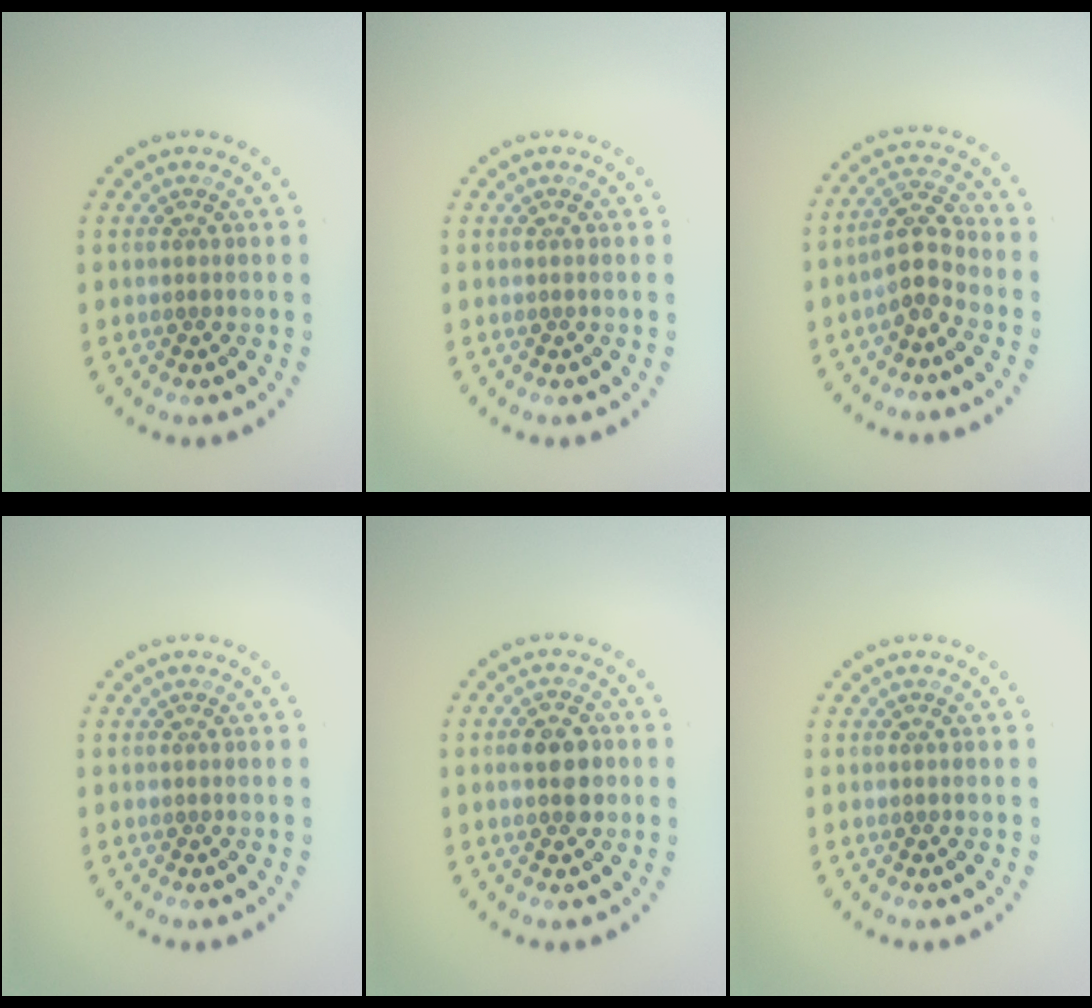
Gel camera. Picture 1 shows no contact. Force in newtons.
{"total": 0.0}
{"total": 2.9, "press": 2.5, "slide": 1.4}
{"total": 0.0}
{"total": 2.8, "press": 2.7, "slide": 0.3}
{"total": 0.0}